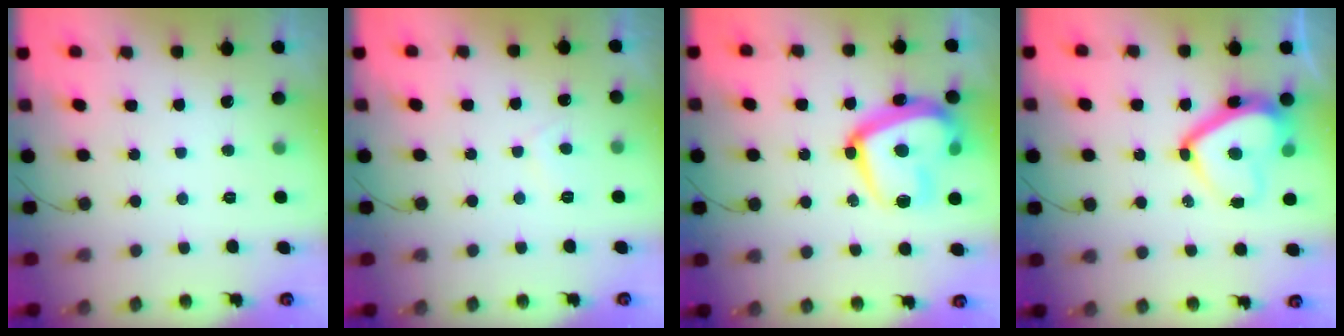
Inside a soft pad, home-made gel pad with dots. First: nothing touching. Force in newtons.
{"total": 2.1, "press": 1.9, "slide": 0.7}
{"total": 22.4, "press": 22.3, "slide": 2.2}
{"total": 14.6, "press": 14.5, "slide": 1.8}